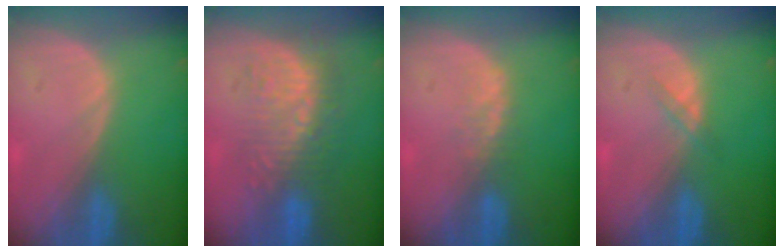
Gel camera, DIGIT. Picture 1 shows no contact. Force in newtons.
{"total": 9.2, "press": 8.5, "slide": 3.6}
{"total": 1.9, "press": 1.8, "slide": 0.5}
{"total": 1.3, "press": 1.3, "slide": 0.2}